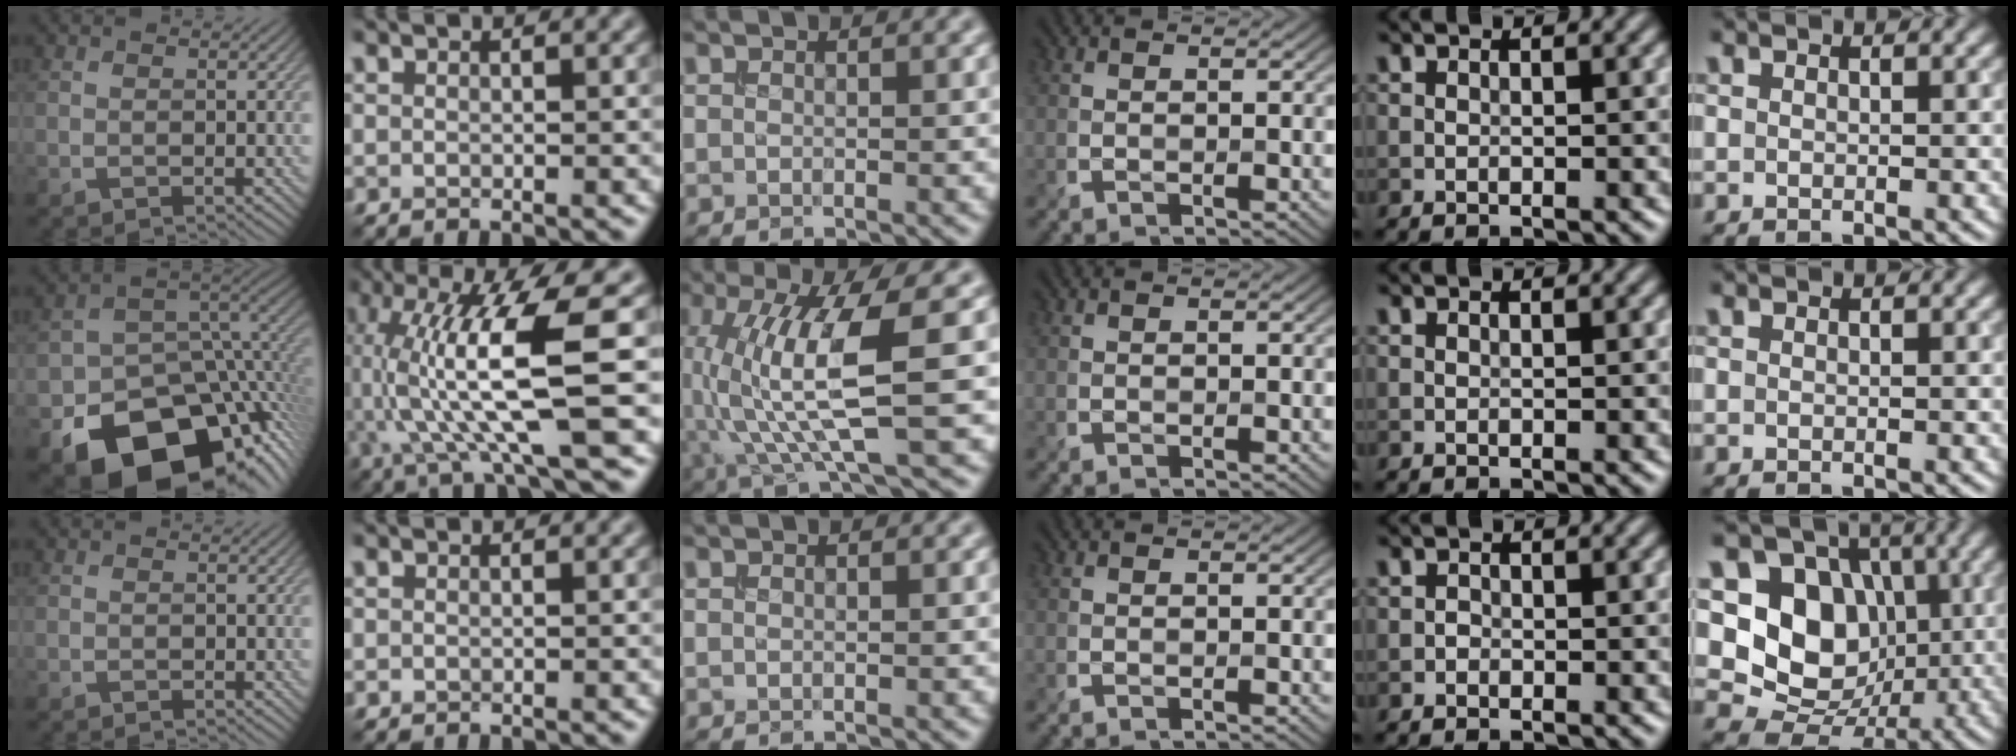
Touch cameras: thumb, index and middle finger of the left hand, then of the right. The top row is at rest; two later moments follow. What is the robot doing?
{"motion": "insert", "object": "drawer"}